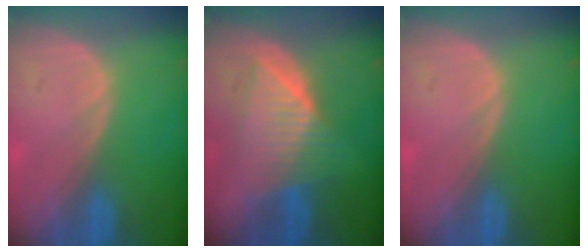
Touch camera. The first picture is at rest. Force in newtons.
{"total": 7.2, "press": 7.2, "slide": 0.2}
{"total": 0.0}